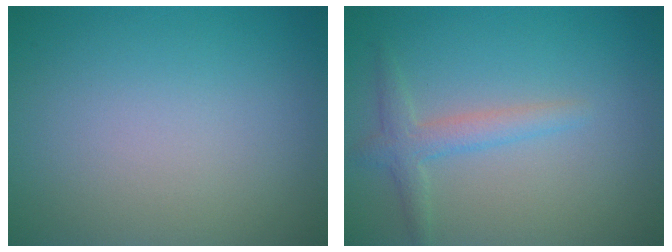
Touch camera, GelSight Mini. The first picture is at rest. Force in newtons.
{"total": 2.3, "press": 2.3, "slide": 0.1}